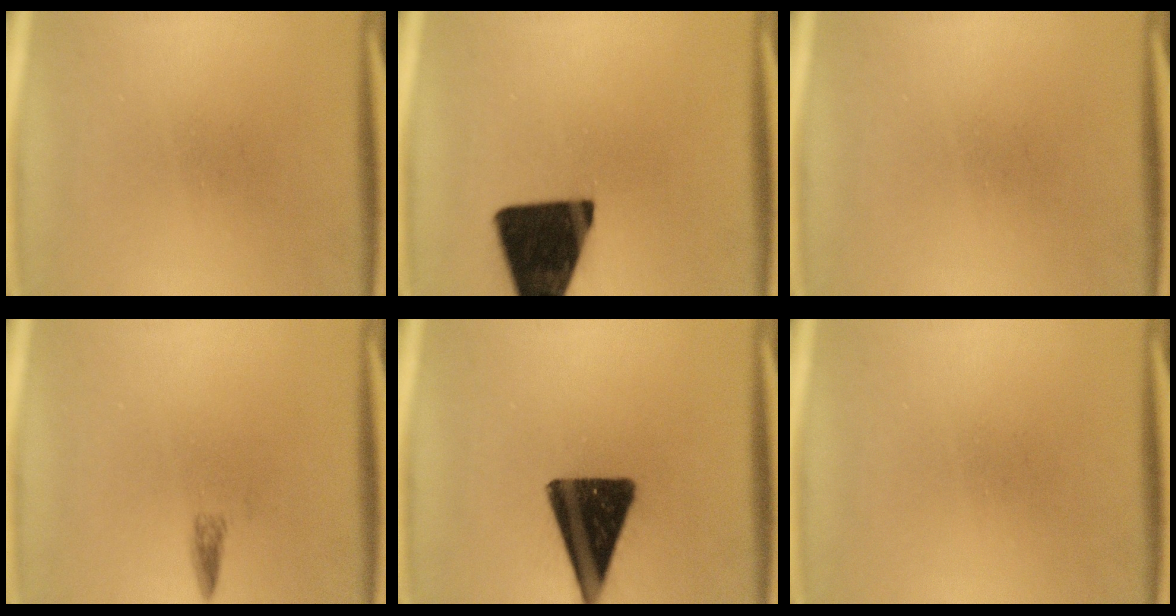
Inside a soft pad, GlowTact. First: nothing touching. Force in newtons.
{"total": 19.2}
{"total": 0.0}
{"total": 1.2}
{"total": 16.4}
{"total": 0.0}